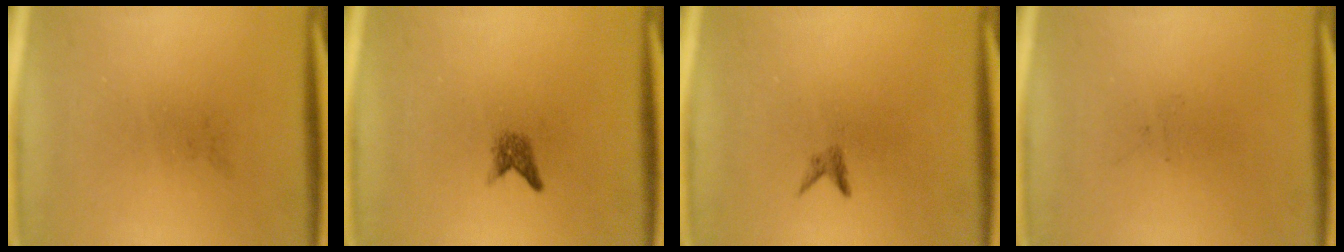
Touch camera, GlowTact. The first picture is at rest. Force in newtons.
{"total": 1.5}
{"total": 0.8}
{"total": 0.0}